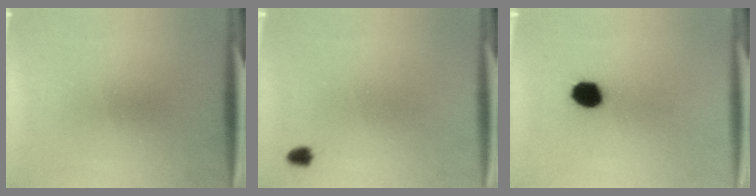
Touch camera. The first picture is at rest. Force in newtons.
{"total": 1.5}
{"total": 6.1}